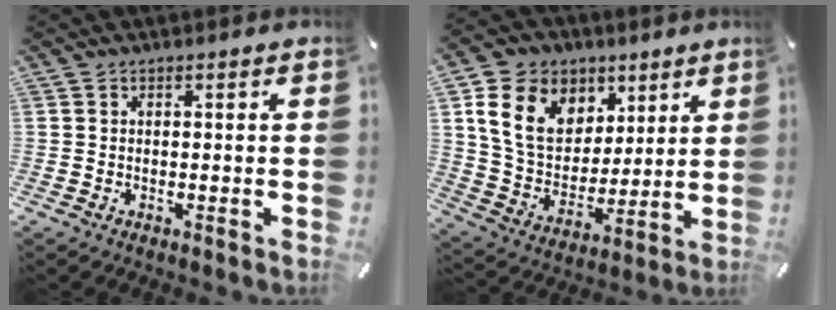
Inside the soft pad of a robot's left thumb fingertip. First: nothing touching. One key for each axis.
{"total": 16.6, "fx": 7.1, "fy": 12.8, "fz": 7.8, "tx": -0.154, "ty": -0.016, "tz": 0.142}